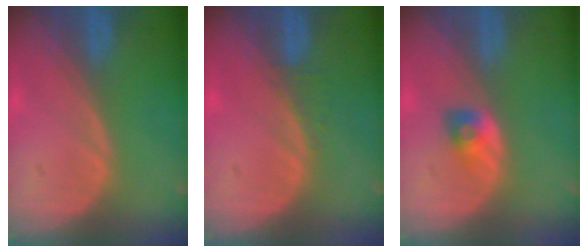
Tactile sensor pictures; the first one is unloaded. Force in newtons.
{"total": 1.2, "press": 1.1, "slide": 0.4}
{"total": 2.5, "press": 2.3, "slide": 0.9}